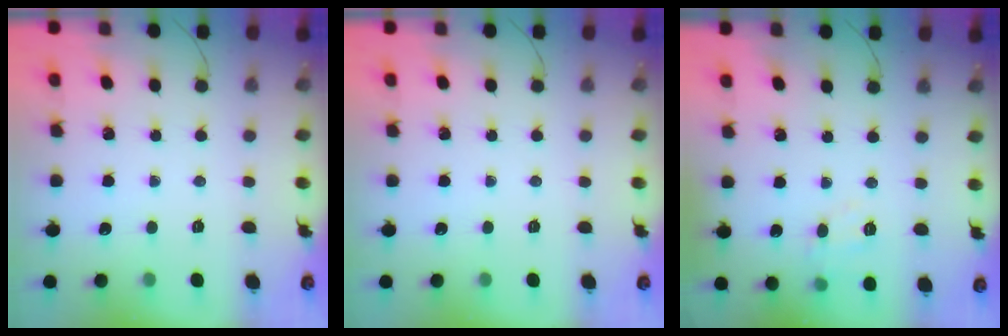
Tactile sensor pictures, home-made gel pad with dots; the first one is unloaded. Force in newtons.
{"total": 0.0}
{"total": 7.7, "press": 7.5, "slide": 1.5}